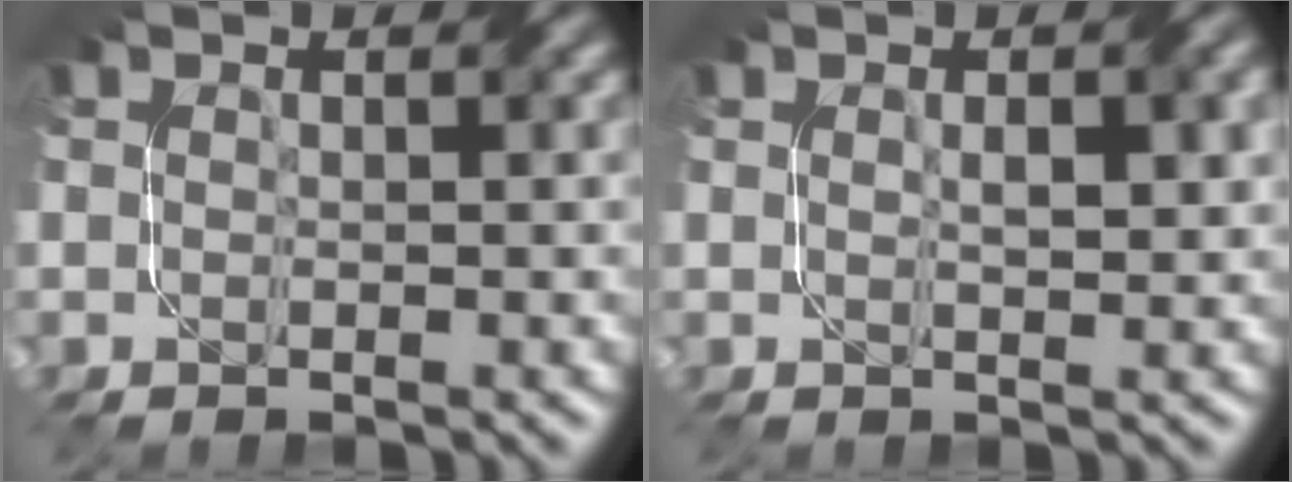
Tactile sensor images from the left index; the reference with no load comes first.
{"total": 2.3, "force": [0.6, 0.6, 2.1], "torque": [-0.035, 0.003, 0.012]}